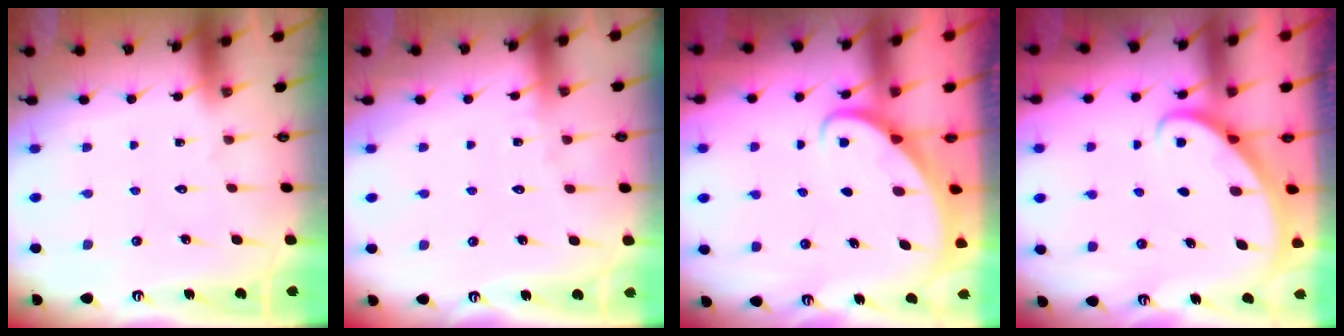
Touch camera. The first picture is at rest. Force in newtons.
{"total": 1.6, "press": 1.5, "slide": 0.2}
{"total": 2.2, "press": 2.2, "slide": 0.2}
{"total": 2.7, "press": 2.7, "slide": 0.1}